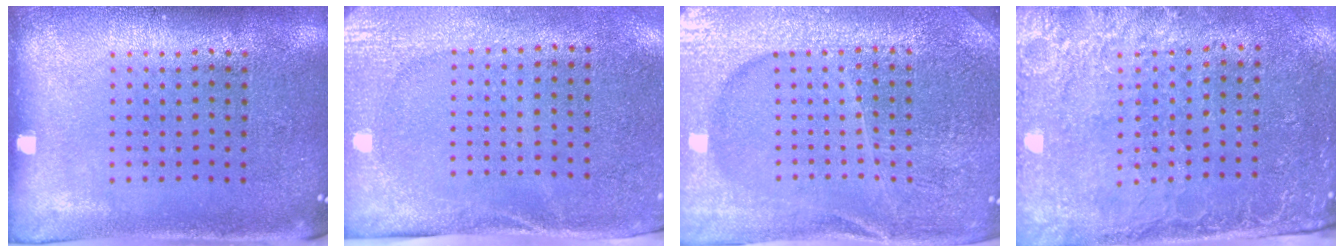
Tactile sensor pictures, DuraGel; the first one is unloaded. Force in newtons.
{"total": 2.7, "press": 2.1, "slide": 1.6}
{"total": 4.5, "press": 4.3, "slide": 1.5}
{"total": 2.7, "press": 2.4, "slide": 1.2}